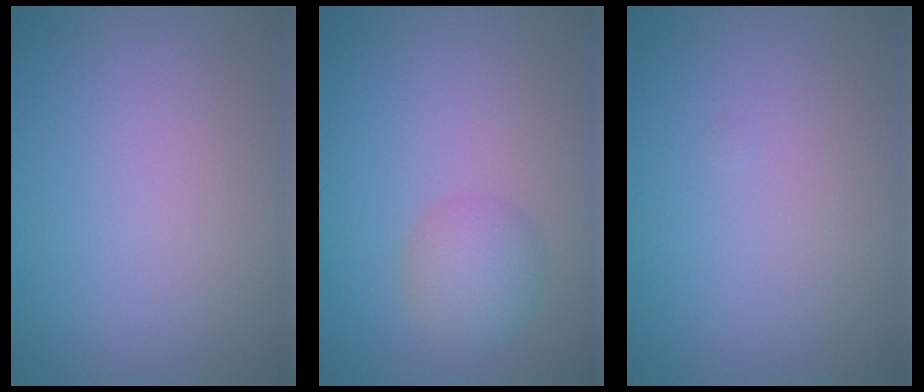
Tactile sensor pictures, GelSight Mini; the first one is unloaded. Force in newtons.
{"total": 2.5, "press": 2.5, "slide": 0.0}
{"total": 0.0}